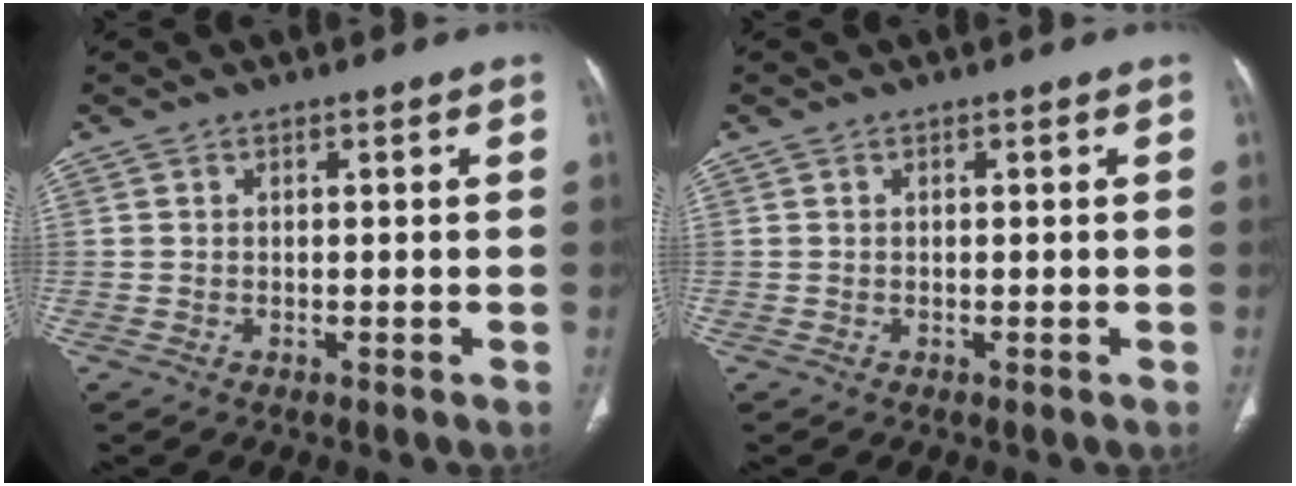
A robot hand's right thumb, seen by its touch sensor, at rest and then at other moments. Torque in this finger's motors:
{"motor_torque": [-0.28, 0.12, -0.29, 0.14, -0.04]}